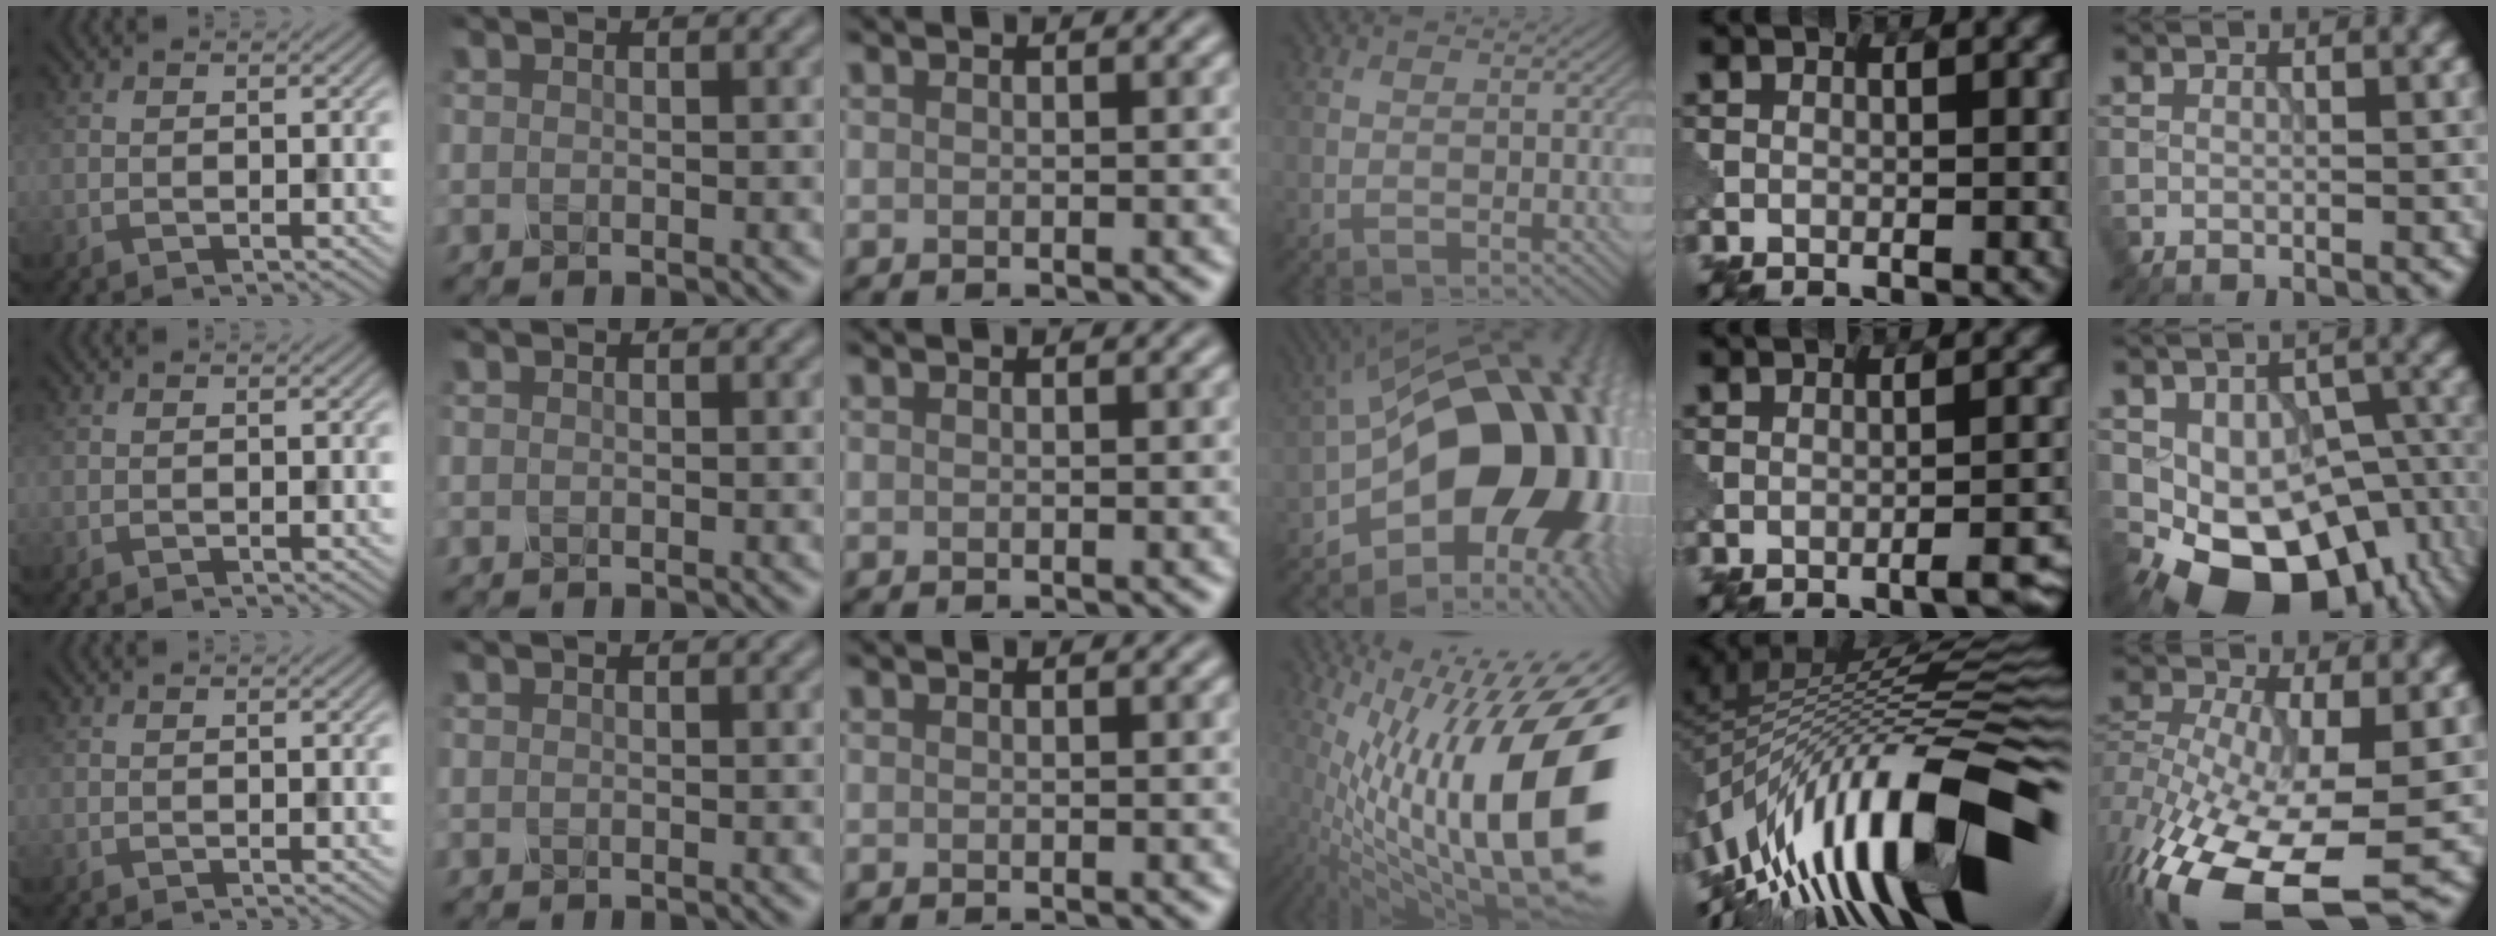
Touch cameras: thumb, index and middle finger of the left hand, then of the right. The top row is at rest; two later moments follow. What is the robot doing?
{"motion": "shake", "object": "plastic piggy bank"}